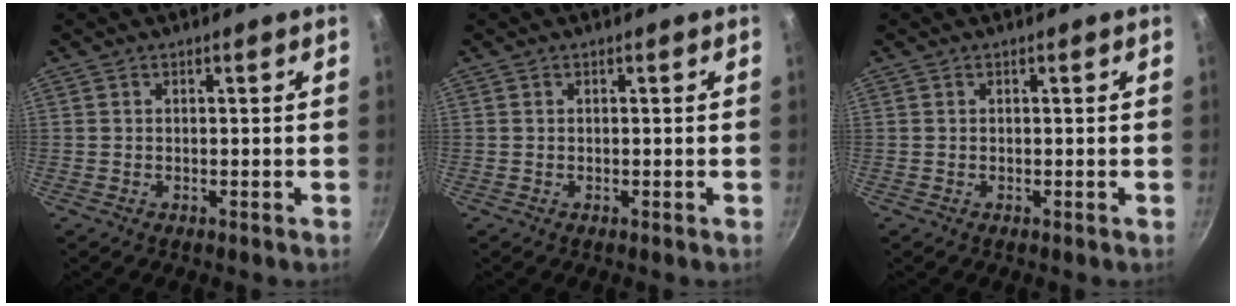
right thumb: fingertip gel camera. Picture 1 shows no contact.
{"total": 0.0}
{"total": 0.0}